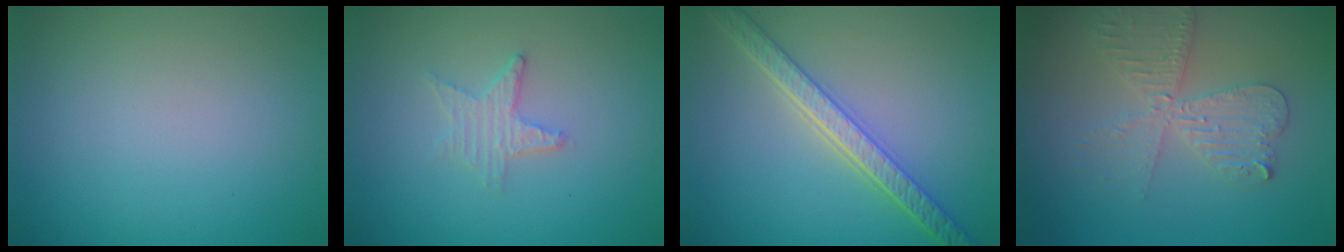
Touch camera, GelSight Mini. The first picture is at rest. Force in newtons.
{"total": 2.1, "press": 2.0, "slide": 0.4}
{"total": 4.5, "press": 4.0, "slide": 2.1}
{"total": 4.1, "press": 3.5, "slide": 2.0}